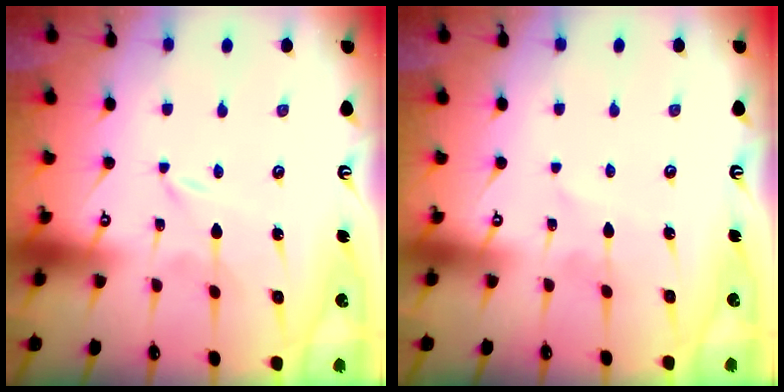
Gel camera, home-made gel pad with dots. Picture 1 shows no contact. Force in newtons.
{"total": 2.6, "press": 2.6, "slide": 0.4}